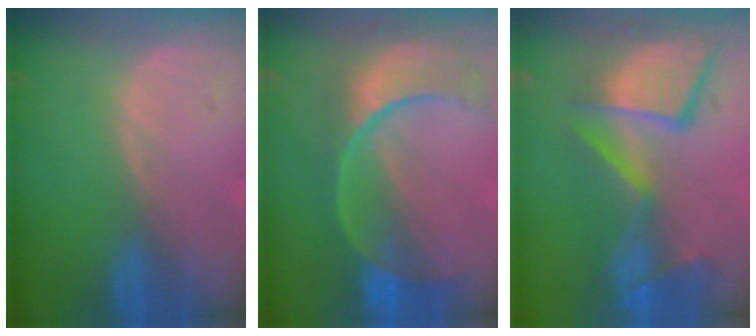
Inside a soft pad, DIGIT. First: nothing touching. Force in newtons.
{"total": 11.2, "press": 9.3, "slide": 6.2}
{"total": 13.1, "press": 11.3, "slide": 6.6}